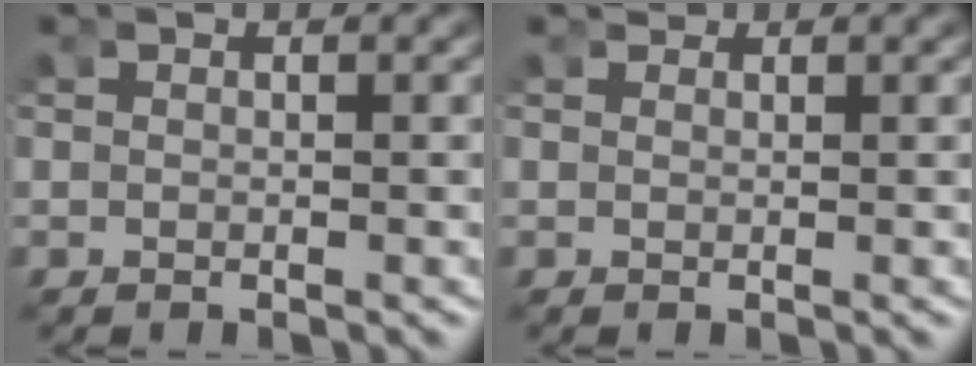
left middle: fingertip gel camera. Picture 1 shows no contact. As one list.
[{"total": 0.7, "force": [0.7, 0.0, 0.1], "torque": [0.003, -0.002, 0.016]}]